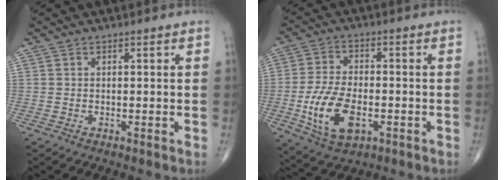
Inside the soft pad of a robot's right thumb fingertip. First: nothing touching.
{"total": 12.4, "force": [-3.4, 6.8, 9.8], "torque": [-0.185, 0.005, -0.055]}